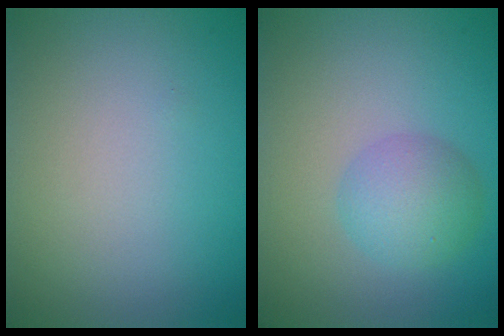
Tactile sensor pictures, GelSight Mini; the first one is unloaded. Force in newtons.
{"total": 3.4, "press": 3.4, "slide": 0.2}